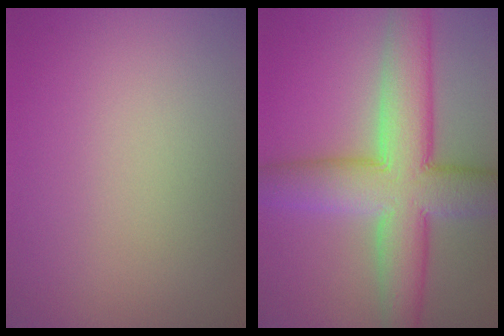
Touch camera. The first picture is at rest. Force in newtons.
{"total": 10.0, "press": 10.0, "slide": 0.4}